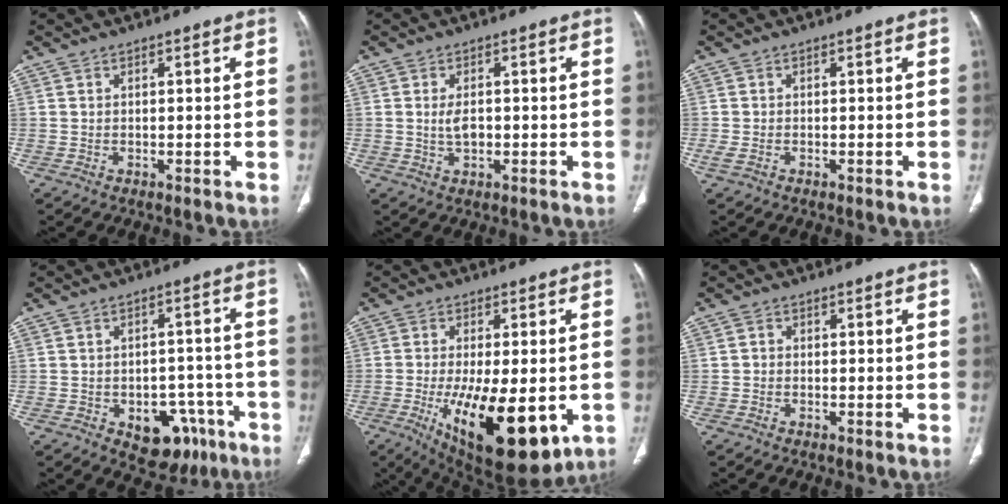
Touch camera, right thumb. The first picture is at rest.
{"total": 3.1, "force": [-0.1, 1.7, 2.6], "torque": [-0.050, -0.001, 0.001]}
{"total": 1.5, "force": [-0.6, 0.8, 1.1], "torque": [-0.034, -0.002, -0.012]}
{"total": 10.9, "force": [-5.3, 7.2, 6.2], "torque": [-0.043, 0.040, -0.060]}
{"total": 19.2, "force": [-5.4, 7.6, 16.8], "torque": [-0.259, -0.021, -0.060]}
{"total": 1.1, "force": [-0.2, 1.0, 0.4], "torque": [-0.002, 0.003, -0.007]}